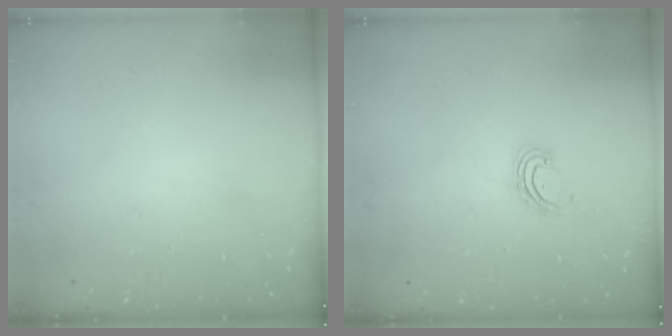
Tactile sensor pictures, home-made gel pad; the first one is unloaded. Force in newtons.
{"total": 3.3, "press": 3.3, "slide": 0.3}